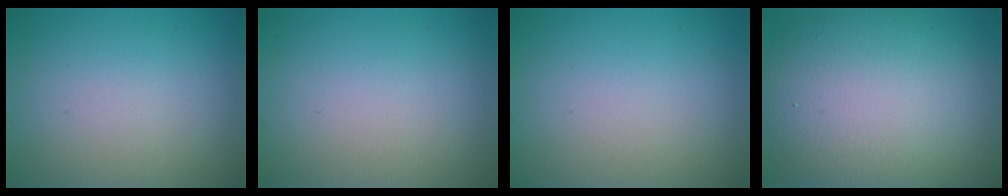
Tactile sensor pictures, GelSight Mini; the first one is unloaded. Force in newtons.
{"total": 0.0}
{"total": 0.0}
{"total": 12.9, "press": 12.8, "slide": 1.1}